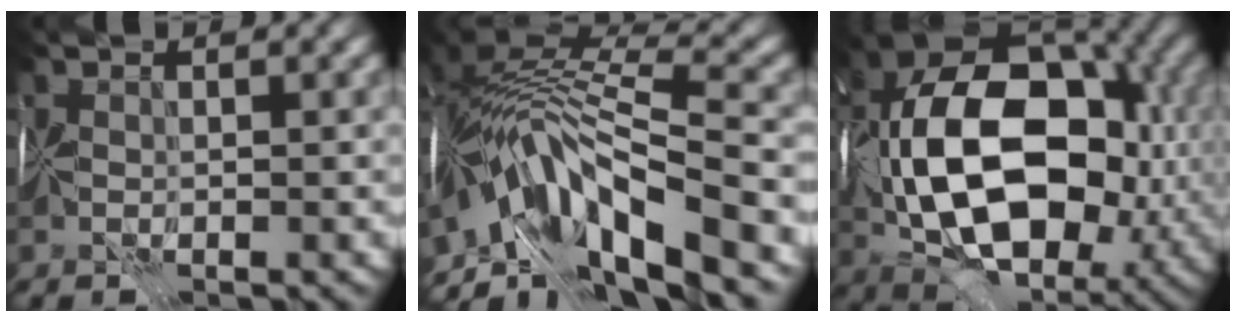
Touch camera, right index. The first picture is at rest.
{"total": 12.8, "force": [-5.5, 4.7, 10.6], "torque": [-0.191, 0.024, -0.086]}
{"total": 16.4, "force": [-0.9, 10.2, 12.8], "torque": [-0.216, 0.016, -0.017]}